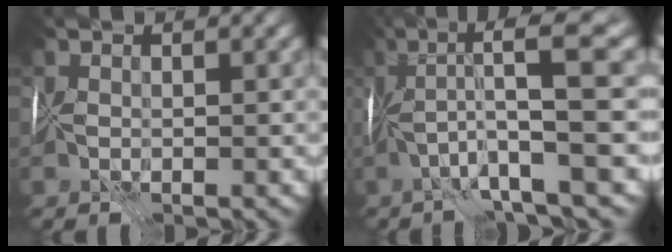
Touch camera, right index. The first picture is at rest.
{"total": 8.3, "force": [0.9, 0.4, 8.2], "torque": [-0.120, 0.025, 0.011]}